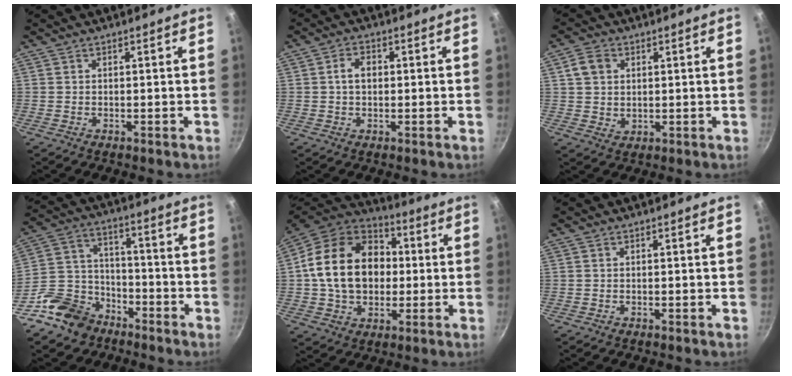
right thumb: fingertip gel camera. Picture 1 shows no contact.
{"total": 3.8, "force": [0.3, 2.7, 2.7], "torque": [-0.036, 0.011, 0.000]}
{"total": 5.4, "force": [1.7, 4.3, 2.8], "torque": [-0.042, -0.005, 0.030]}
{"total": 9.7, "force": [-5.8, 6.8, 3.8], "torque": [-0.057, 0.048, -0.112]}
{"total": 21.7, "force": [1.5, 16.4, 14.2], "torque": [-0.226, 0.033, 0.020]}
{"total": 0.0}